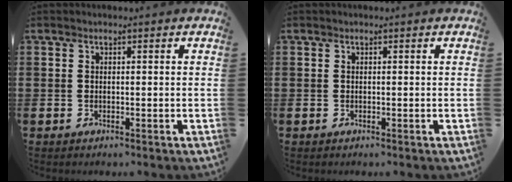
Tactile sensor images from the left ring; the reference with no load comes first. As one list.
[{"total": 0.0}]